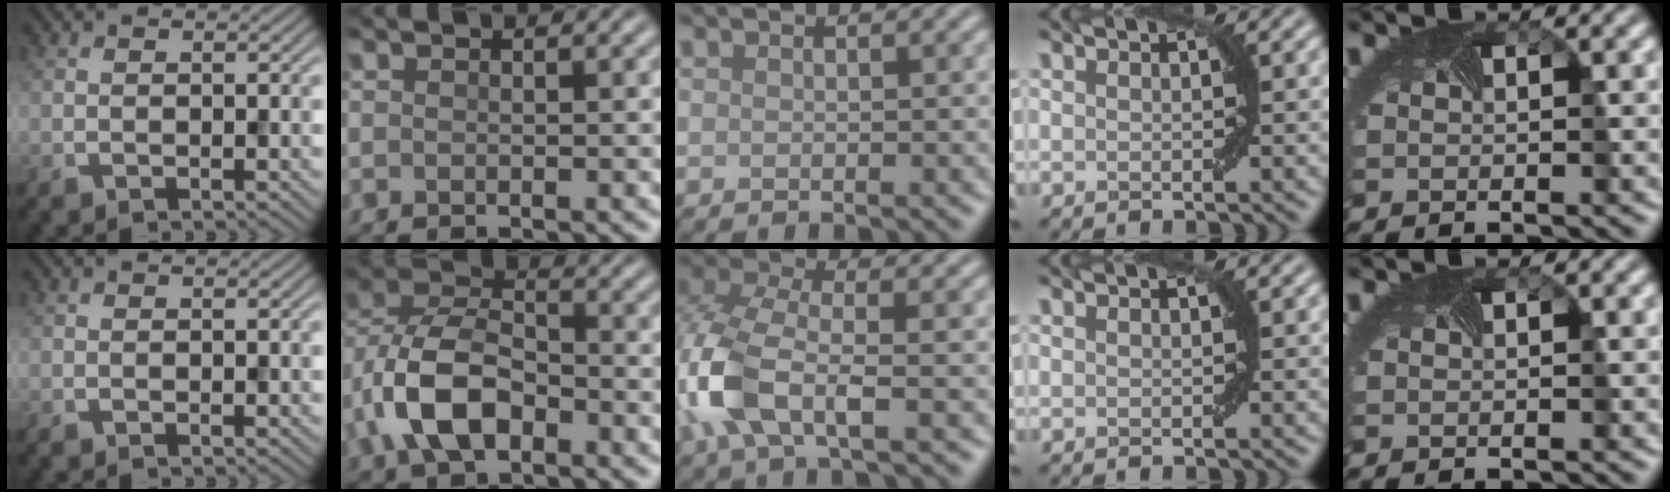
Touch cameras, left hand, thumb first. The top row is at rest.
{"index": {"total": 7.7, "force": [-2.7, 4.4, 5.7], "torque": [-0.120, 0.013, -0.057]}, "middle": {"total": 7.2, "force": [-2.0, 3.4, 6.0], "torque": [-0.158, 0.007, -0.049]}}